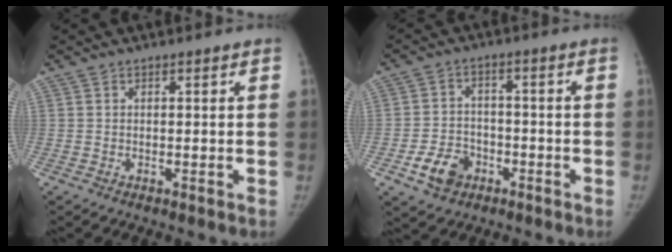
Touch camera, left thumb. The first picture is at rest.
{"total": 7.3, "force": [-3.6, 5.5, 3.2], "torque": [-0.039, 0.021, -0.060]}